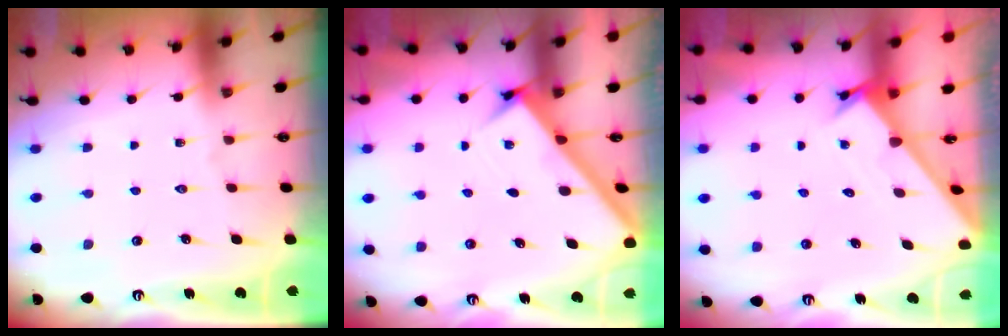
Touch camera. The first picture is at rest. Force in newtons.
{"total": 2.5, "press": 2.5, "slide": 0.3}
{"total": 1.6, "press": 1.6, "slide": 0.1}